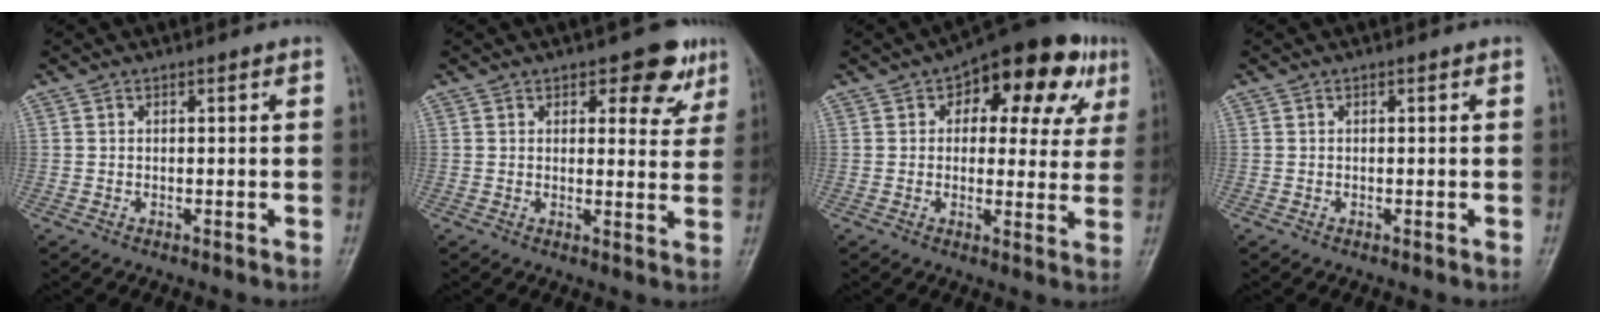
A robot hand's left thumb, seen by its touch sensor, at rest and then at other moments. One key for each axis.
{"total": 7.1, "fx": 4.2, "fy": 3.7, "fz": 4.3, "tx": -0.016, "ty": -0.018, "tz": 0.049}
{"total": 16.5, "fx": 6.6, "fy": 8.8, "fz": 12.2, "tx": -0.105, "ty": 0.009, "tz": 0.079}
{"total": 0.0}